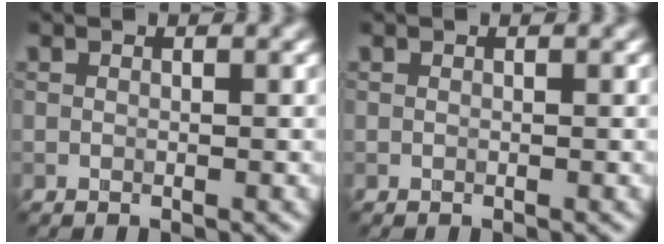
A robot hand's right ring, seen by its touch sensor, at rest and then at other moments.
{"total": 0.0}